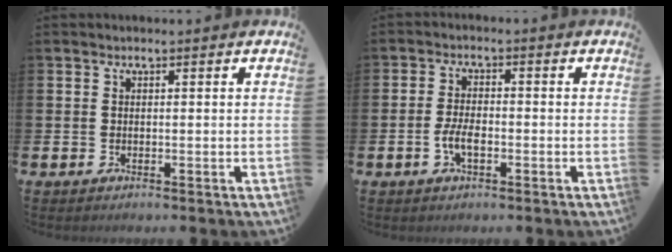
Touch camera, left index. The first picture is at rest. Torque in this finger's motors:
{"motor_torque": [0.54, 0.26, 0.12, 0.11]}